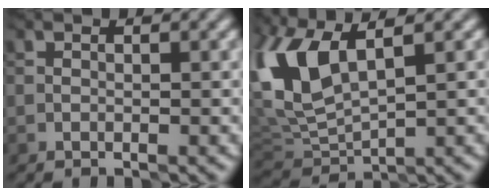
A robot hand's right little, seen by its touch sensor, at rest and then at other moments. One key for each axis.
{"total": 7.6, "fx": 2.9, "fy": 3.5, "fz": 6.1, "tx": -0.147, "ty": 0.007, "tz": 0.061}